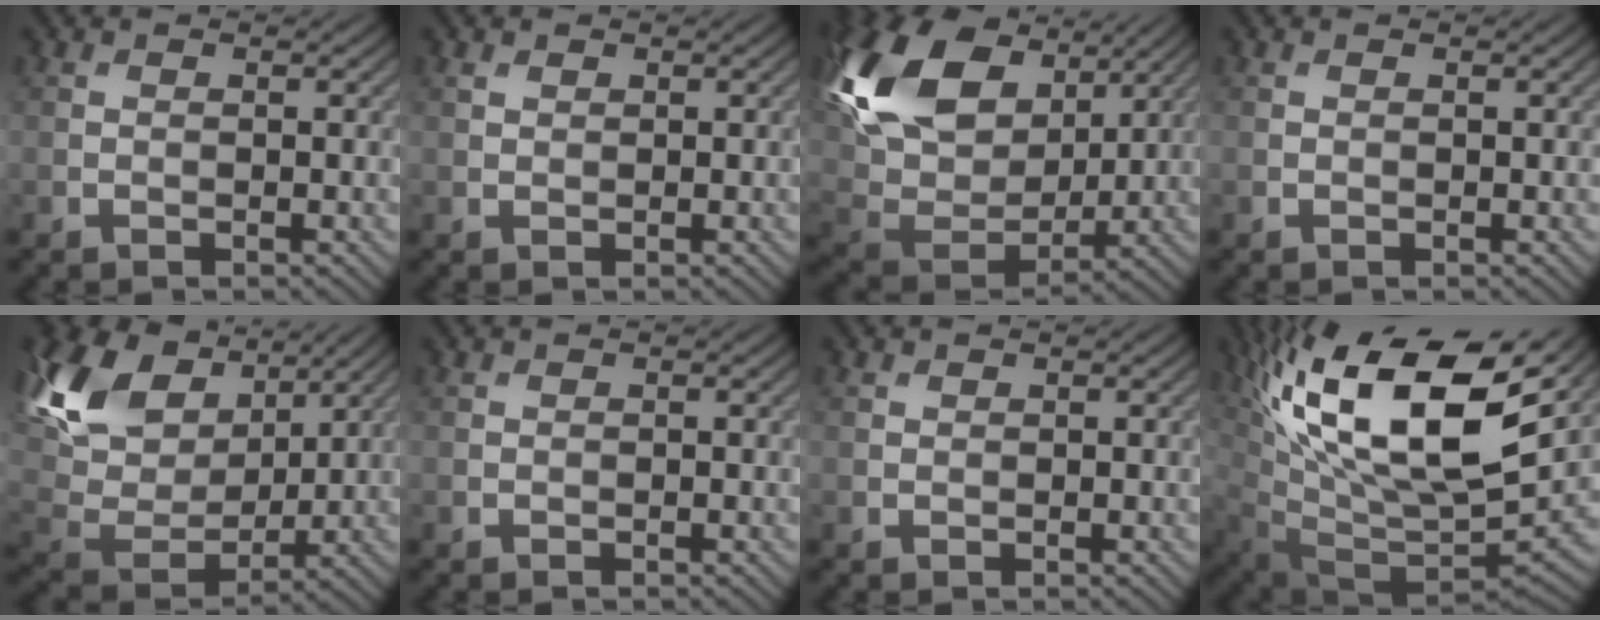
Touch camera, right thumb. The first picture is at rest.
{"total": 0.8, "force": [0.6, 0.5, 0.3], "torque": [-0.008, -0.001, 0.012]}
{"total": 17.8, "force": [8.1, 11.2, 11.2], "torque": [-0.287, 0.033, 0.154]}
{"total": 0.0}
{"total": 15.1, "force": [7.6, 9.3, 9.1], "torque": [-0.236, 0.031, 0.141]}
{"total": 0.0}
{"total": 0.0}
{"total": 19.4, "force": [8.8, 8.4, 15.2], "torque": [-0.304, 0.022, 0.152]}